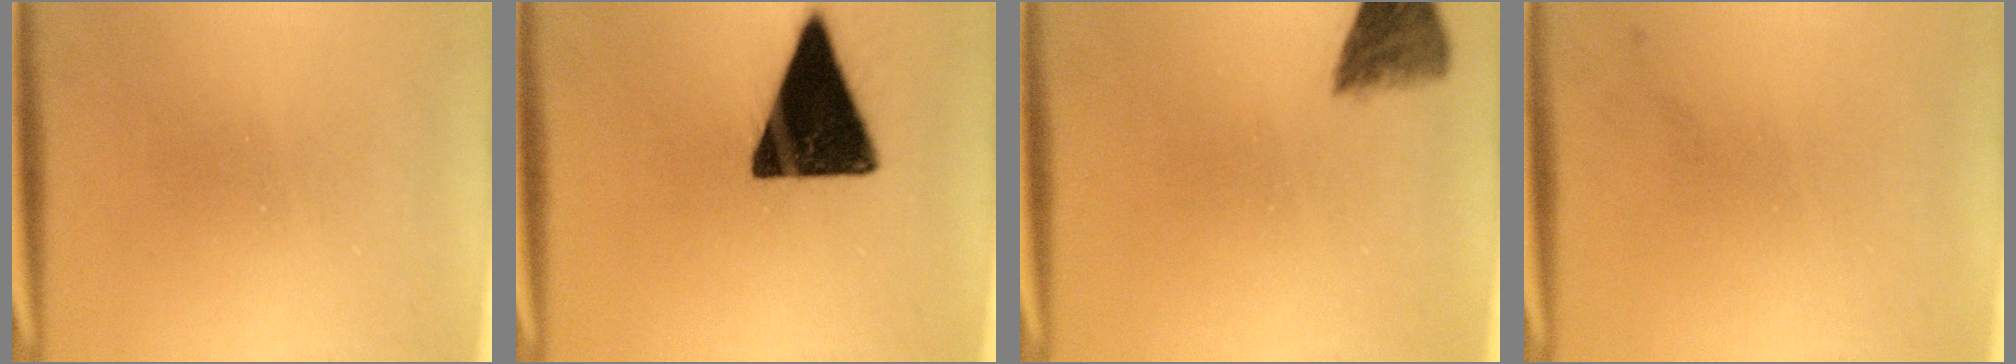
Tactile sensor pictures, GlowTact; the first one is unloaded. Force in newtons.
{"total": 17.6}
{"total": 5.0}
{"total": 1.1}